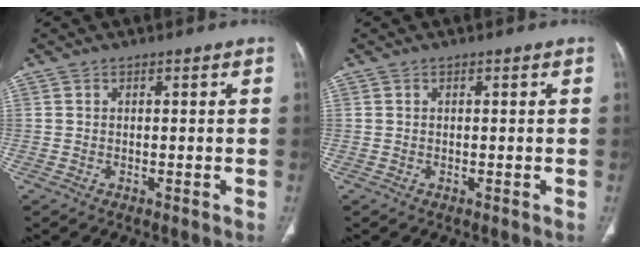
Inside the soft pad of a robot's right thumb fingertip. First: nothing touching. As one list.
[{"total": 0.0}]